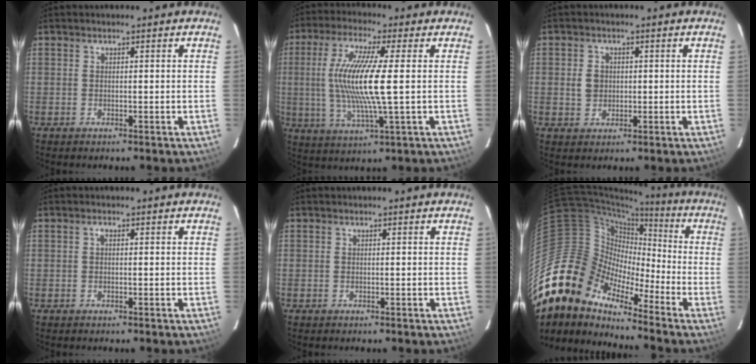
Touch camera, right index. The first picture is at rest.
{"total": 13.6, "force": [0.6, 0.9, 13.5], "torque": [-0.266, -0.006, 0.012]}
{"total": 3.1, "force": [0.1, 2.9, 1.3], "torque": [-0.021, 0.008, 0.003]}
{"total": 0.6, "force": [0.1, 0.3, 0.5], "torque": [-0.010, 0.005, 0.000]}
{"total": 0.0}
{"total": 17.9, "force": [-14.1, 8.7, 6.8], "torque": [-0.128, 0.007, -0.282]}